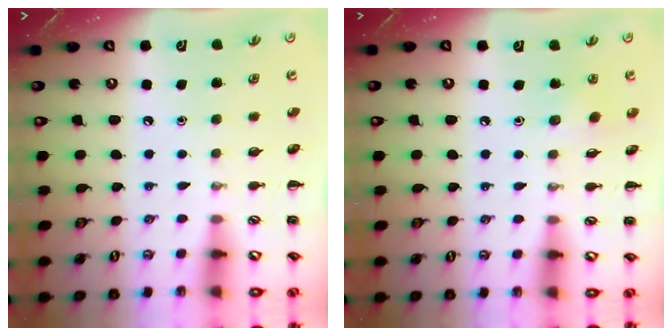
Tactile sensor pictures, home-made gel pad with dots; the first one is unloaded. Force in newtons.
{"total": 2.6, "press": 2.5, "slide": 0.9}